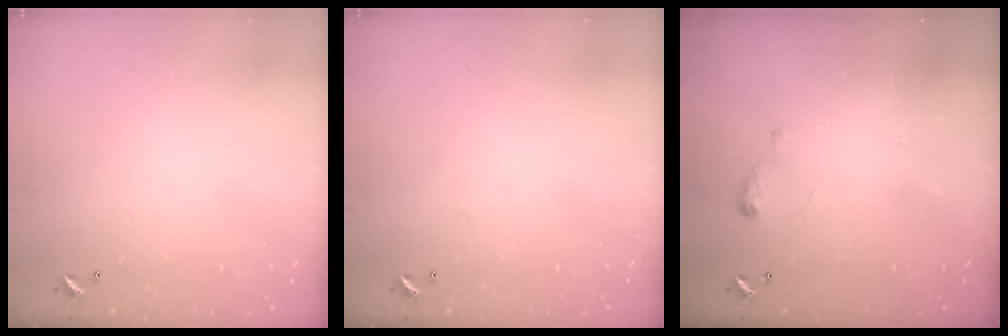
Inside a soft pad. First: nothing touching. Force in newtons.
{"total": 0.0}
{"total": 4.8, "press": 4.7, "slide": 0.6}